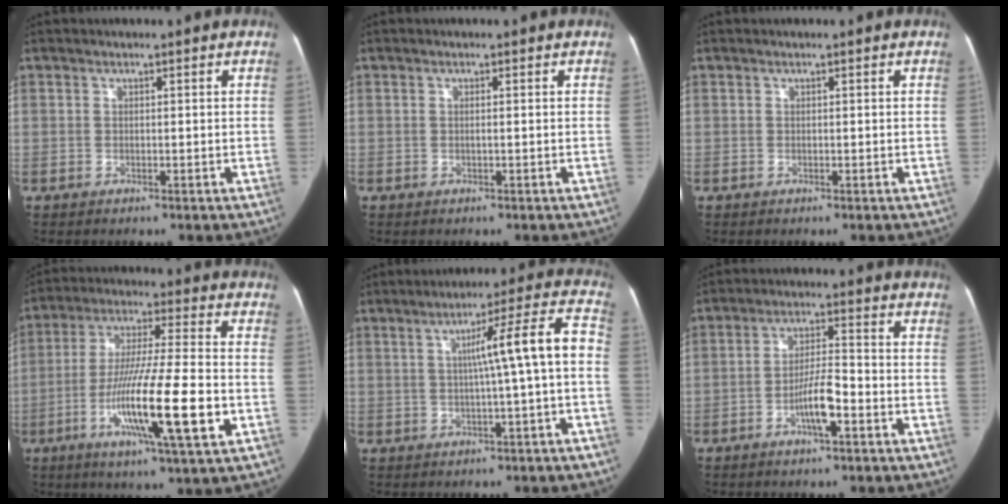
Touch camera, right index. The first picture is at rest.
{"total": 0.5, "force": [-0.1, 0.0, 0.5], "torque": [-0.009, 0.001, -0.002]}
{"total": 0.0}
{"total": 16.7, "force": [-5.0, 0.5, 16.0], "torque": [-0.293, -0.019, -0.089]}
{"total": 9.2, "force": [-0.4, -0.7, 9.1], "torque": [-0.130, 0.026, -0.005]}
{"total": 6.3, "force": [-2.8, 1.0, 5.5], "torque": [-0.109, 0.009, -0.050]}